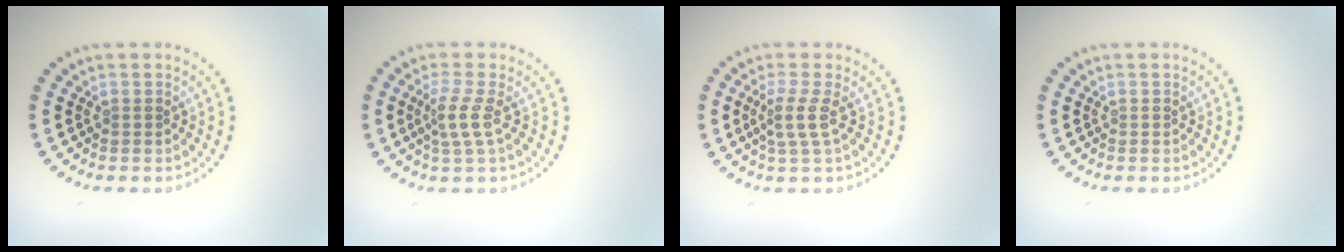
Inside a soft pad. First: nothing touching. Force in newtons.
{"total": 2.3, "press": 1.7, "slide": 1.5}
{"total": 2.1, "press": 1.6, "slide": 1.4}
{"total": 0.0}